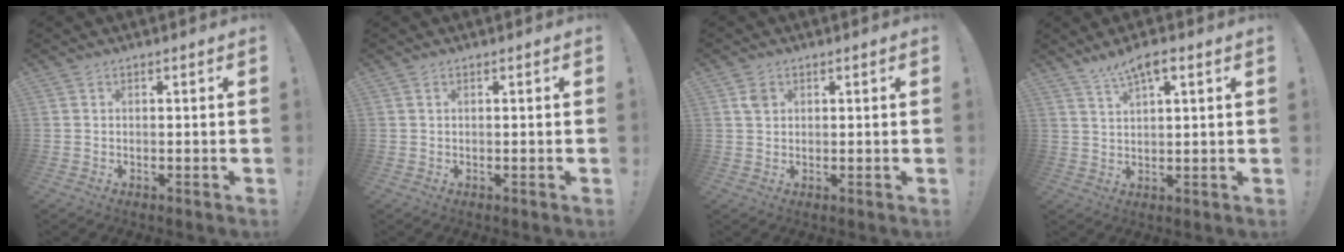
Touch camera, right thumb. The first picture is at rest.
{"total": 0.6, "force": [0.2, 0.1, 0.5], "torque": [-0.008, 0.000, 0.003]}
{"total": 2.3, "force": [1.2, 1.7, 1.0], "torque": [-0.010, -0.003, 0.021]}
{"total": 6.2, "force": [4.1, 1.4, 4.5], "torque": [-0.081, -0.015, 0.071]}